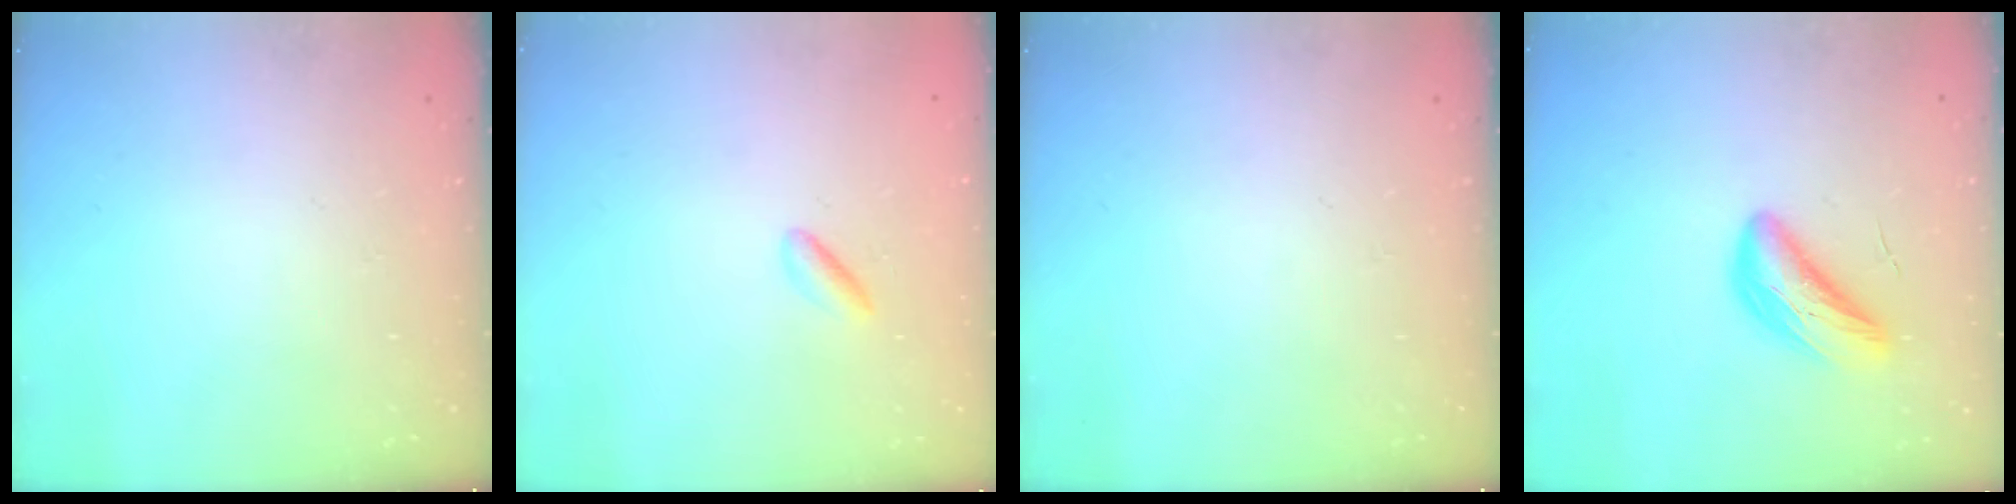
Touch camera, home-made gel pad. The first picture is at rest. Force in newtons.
{"total": 1.5, "press": 1.3, "slide": 0.7}
{"total": 0.0}
{"total": 8.2, "press": 8.1, "slide": 1.2}